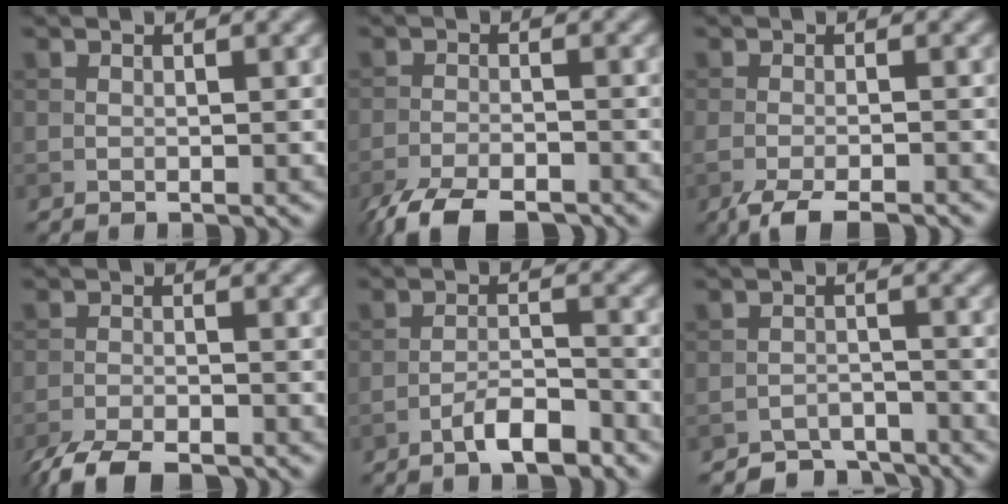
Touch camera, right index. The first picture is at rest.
{"total": 6.1, "force": [-4.9, 1.8, 3.1], "torque": [-0.053, -0.012, -0.095]}
{"total": 3.8, "force": [-2.8, 0.7, 2.5], "torque": [-0.044, -0.007, -0.055]}
{"total": 5.2, "force": [-4.3, 1.5, 2.6], "torque": [-0.043, -0.011, -0.087]}
{"total": 3.6, "force": [-2.6, 0.9, 2.4], "torque": [-0.041, 0.010, -0.049]}
{"total": 3.7, "force": [-3.5, 1.1, 0.3], "torque": [0.004, 0.002, -0.067]}